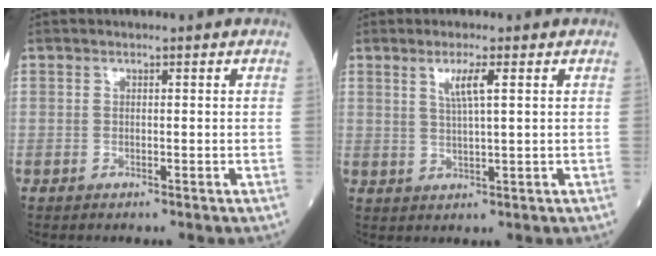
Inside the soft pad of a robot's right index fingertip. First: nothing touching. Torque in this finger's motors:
{"motor_torque": [0.11, 0.07, 0.07, 0.03]}